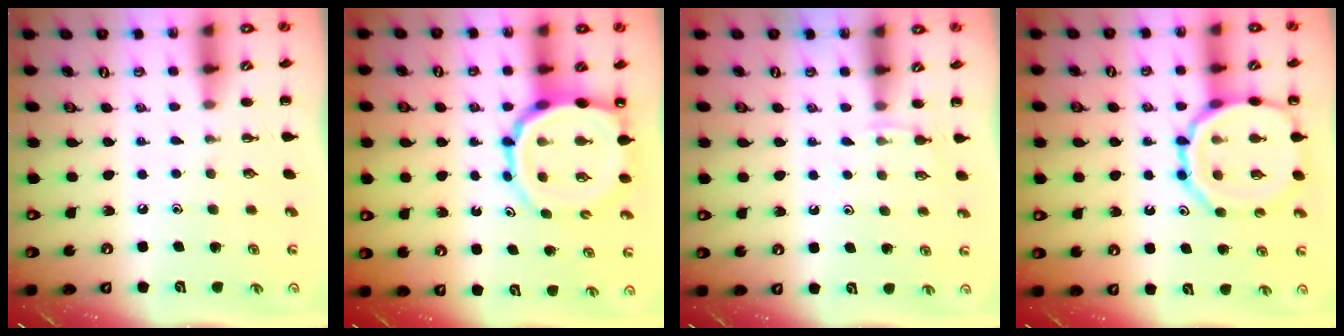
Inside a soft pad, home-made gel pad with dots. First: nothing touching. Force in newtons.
{"total": 12.2, "press": 11.7, "slide": 3.2}
{"total": 3.9, "press": 3.7, "slide": 1.2}
{"total": 15.1, "press": 14.9, "slide": 1.9}